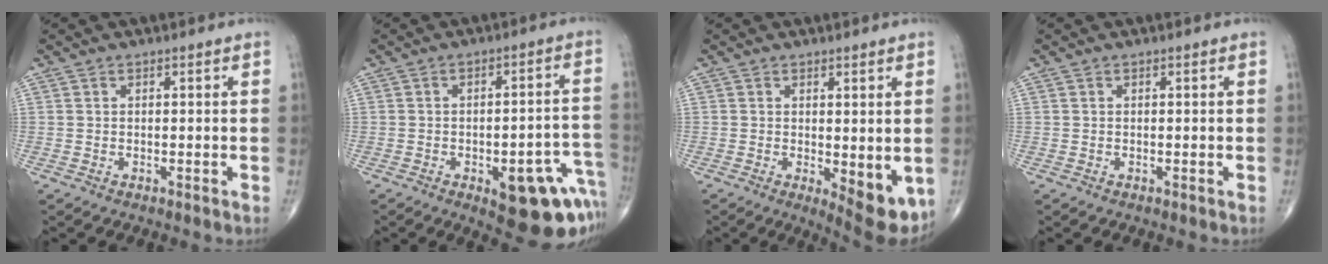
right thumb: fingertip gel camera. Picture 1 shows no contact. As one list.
[{"total": 16.3, "force": [-7.0, 6.4, 13.2], "torque": [-0.096, 0.044, -0.070]}, {"total": 8.0, "force": [-1.2, 3.0, 7.3], "torque": [-0.088, -0.022, -0.007]}, {"total": 0.0}]